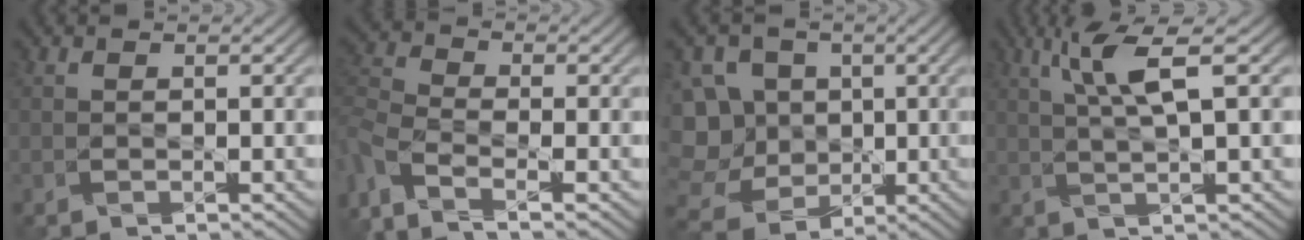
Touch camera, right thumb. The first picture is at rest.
{"total": 7.6, "force": [-4.4, 2.6, 5.6], "torque": [-0.157, -0.021, -0.091]}
{"total": 13.5, "force": [-0.1, 12.1, 5.9], "torque": [-0.234, 0.028, -0.004]}
{"total": 5.3, "force": [2.1, -0.3, 4.8], "torque": [-0.115, 0.009, 0.045]}